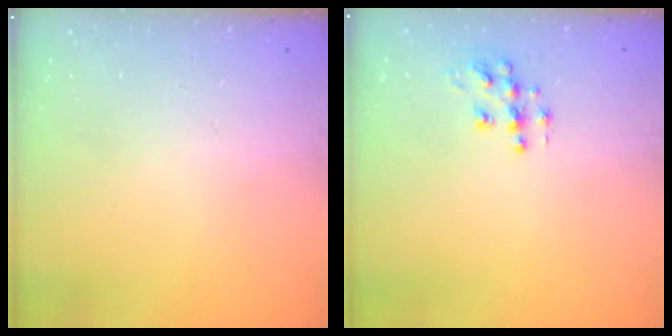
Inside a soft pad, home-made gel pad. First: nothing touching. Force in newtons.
{"total": 8.7, "press": 8.7, "slide": 0.5}